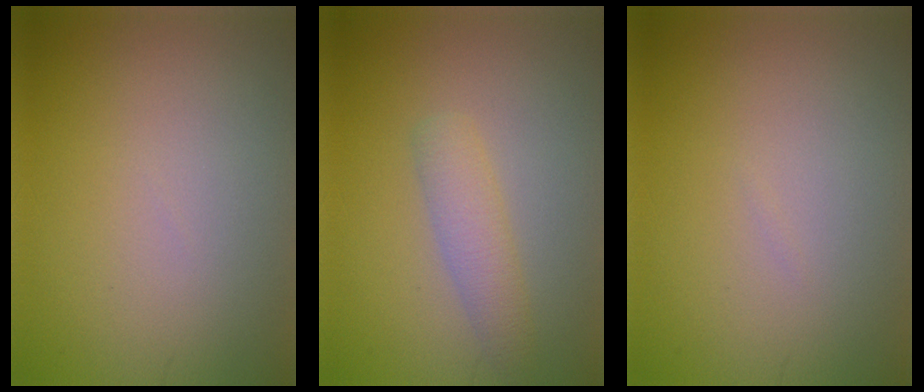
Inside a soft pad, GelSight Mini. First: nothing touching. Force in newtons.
{"total": 2.5, "press": 2.5, "slide": 0.1}
{"total": 0.0}